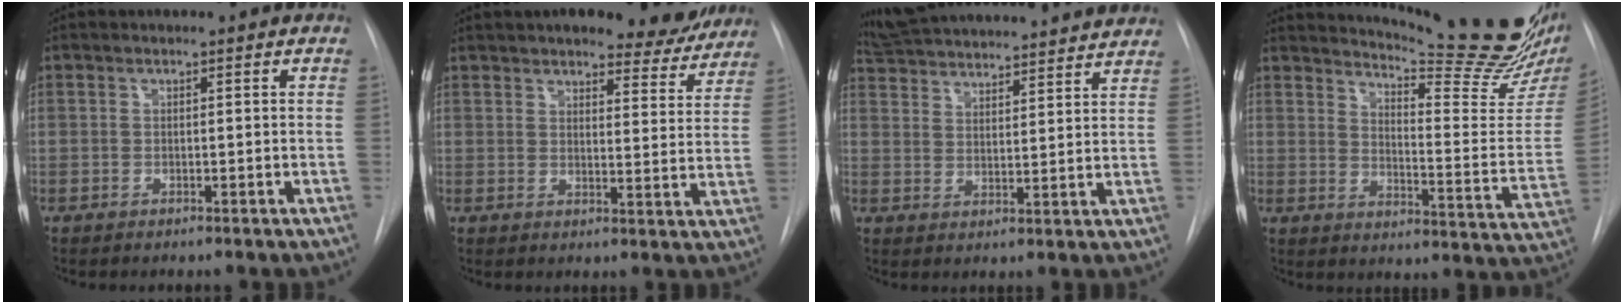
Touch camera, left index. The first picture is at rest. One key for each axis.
{"total": 10.8, "fx": 9.4, "fy": 3.0, "fz": 4.2, "tx": -0.034, "ty": -0.015, "tz": 0.108}
{"total": 24.8, "fx": 23.1, "fy": 3.8, "fz": 8.0, "tx": -0.154, "ty": -0.007, "tz": 0.313}
{"total": 23.0, "fx": 20.3, "fy": -0.1, "fz": 10.7, "tx": -0.166, "ty": -0.124, "tz": 0.260}